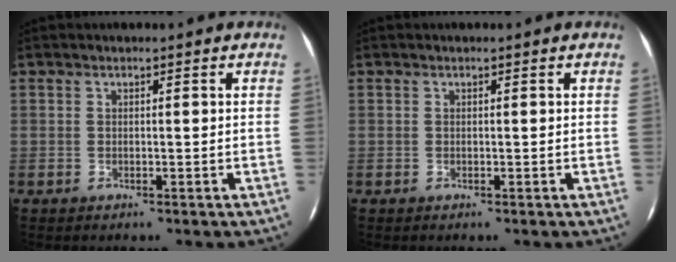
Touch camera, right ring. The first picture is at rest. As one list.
[{"total": 0.0}]